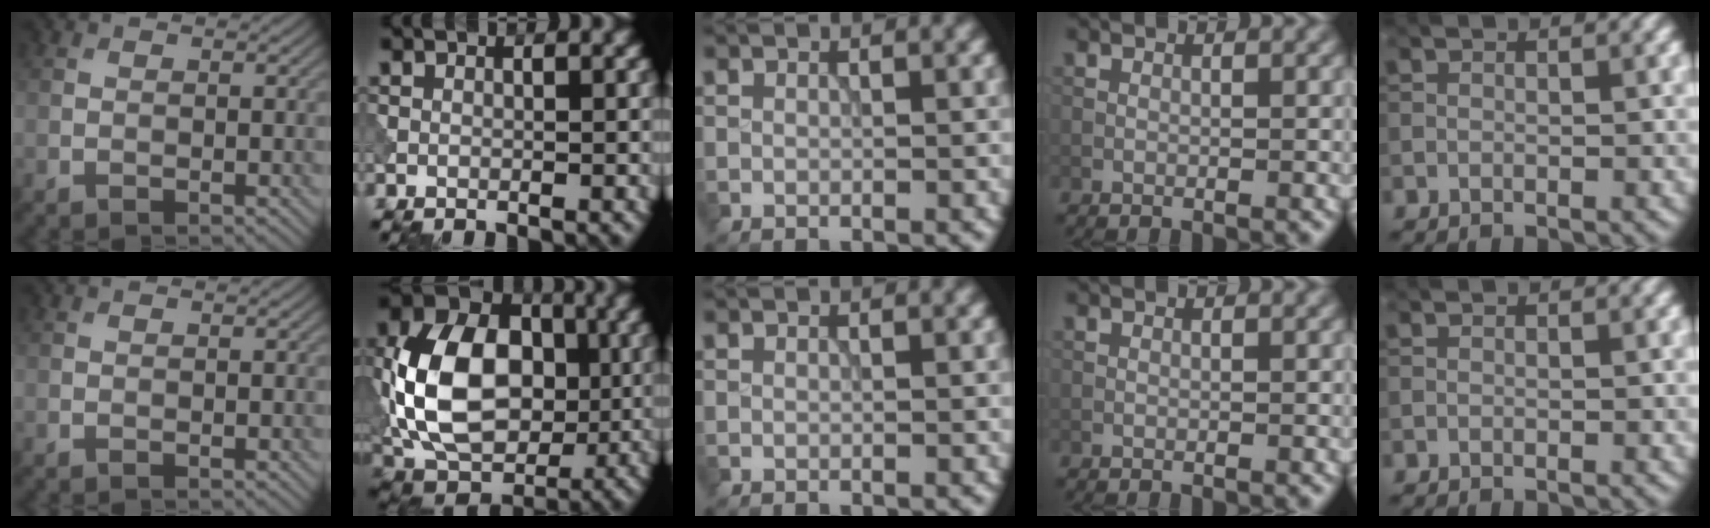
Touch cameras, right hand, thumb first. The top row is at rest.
{"index": {"total": 12.5, "force": [-0.2, 8.8, 8.8], "torque": [-0.173, 0.009, -0.009]}}